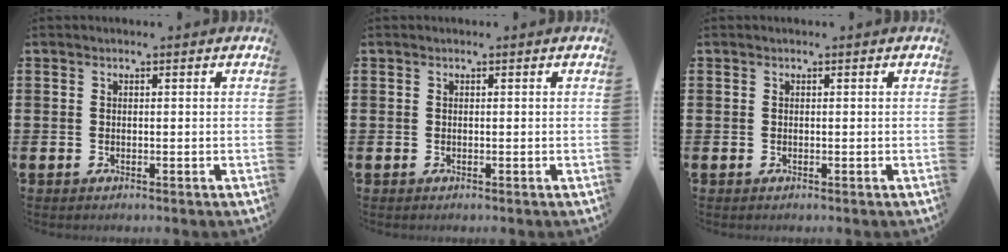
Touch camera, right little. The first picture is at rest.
{"total": 0.0}
{"total": 0.0}